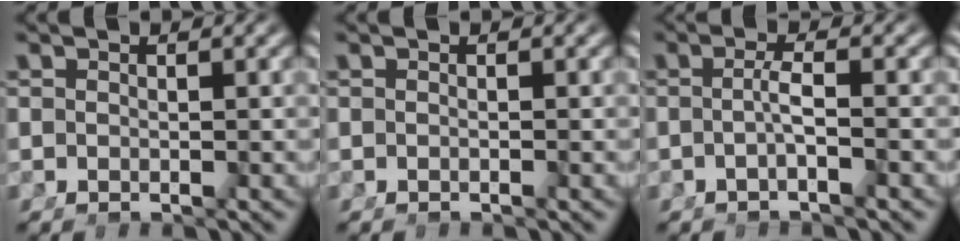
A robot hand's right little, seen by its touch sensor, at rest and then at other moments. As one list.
[{"total": 0.0}, {"total": 1.9, "force": [-0.7, -0.7, 1.6], "torque": [-0.024, 0.002, -0.012]}]